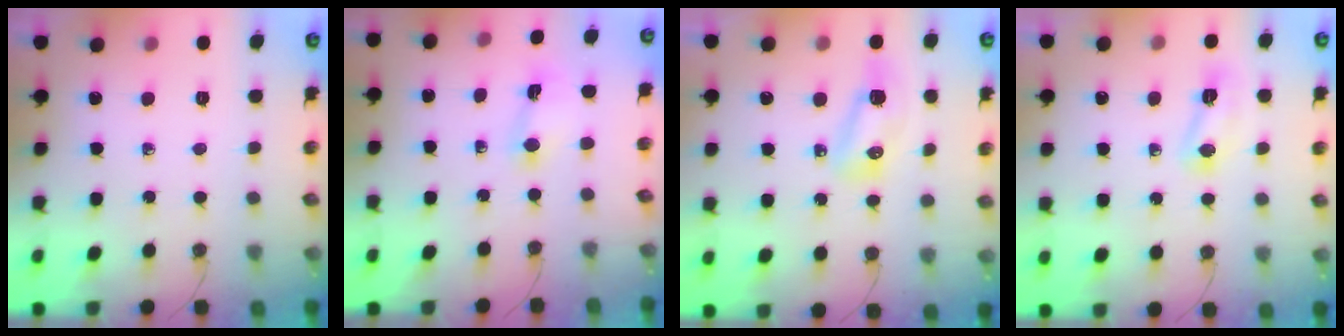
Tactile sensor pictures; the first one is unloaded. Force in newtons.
{"total": 1.9, "press": 1.9, "slide": 0.4}
{"total": 7.9, "press": 7.7, "slide": 1.6}
{"total": 5.3, "press": 5.3, "slide": 0.7}